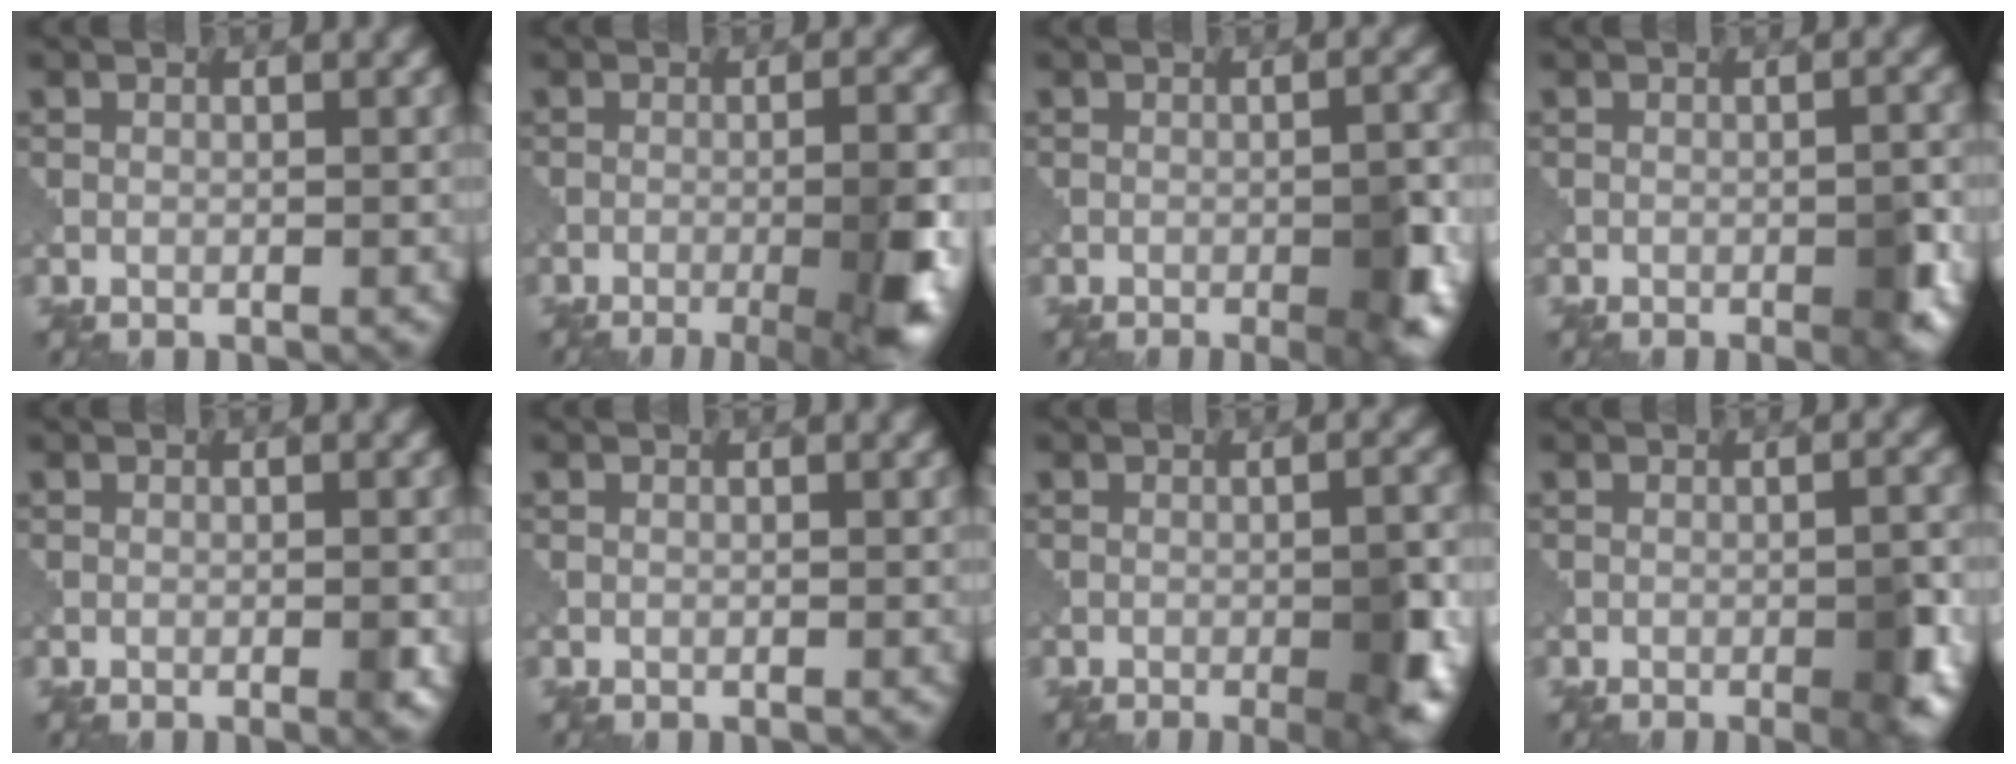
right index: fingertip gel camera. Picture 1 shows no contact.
{"total": 9.0, "force": [-3.6, 2.6, 7.8], "torque": [-0.096, 0.000, -0.042]}
{"total": 5.2, "force": [-1.8, 1.2, 4.7], "torque": [-0.072, -0.003, -0.020]}
{"total": 3.2, "force": [-1.3, 0.8, 2.9], "torque": [-0.046, -0.001, -0.018]}
{"total": 1.2, "force": [-0.4, 0.3, 1.1], "torque": [-0.018, -0.001, -0.006]}
{"total": 0.0}
{"total": 5.9, "force": [-1.9, 1.5, 5.4], "torque": [-0.077, -0.005, -0.020]}
{"total": 4.4, "force": [-1.6, 1.0, 3.9], "torque": [-0.061, -0.001, -0.020]}